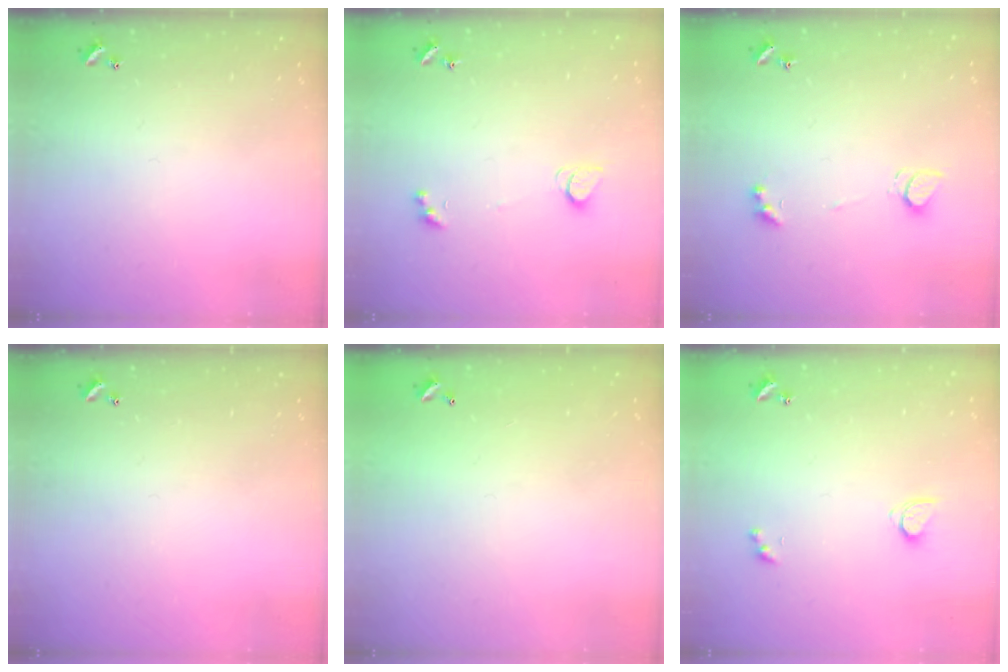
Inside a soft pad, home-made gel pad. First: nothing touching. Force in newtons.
{"total": 2.6, "press": 2.6, "slide": 0.5}
{"total": 2.4, "press": 2.3, "slide": 0.6}
{"total": 0.0}
{"total": 2.8, "press": 2.8, "slide": 0.1}
{"total": 2.6, "press": 2.6, "slide": 0.3}